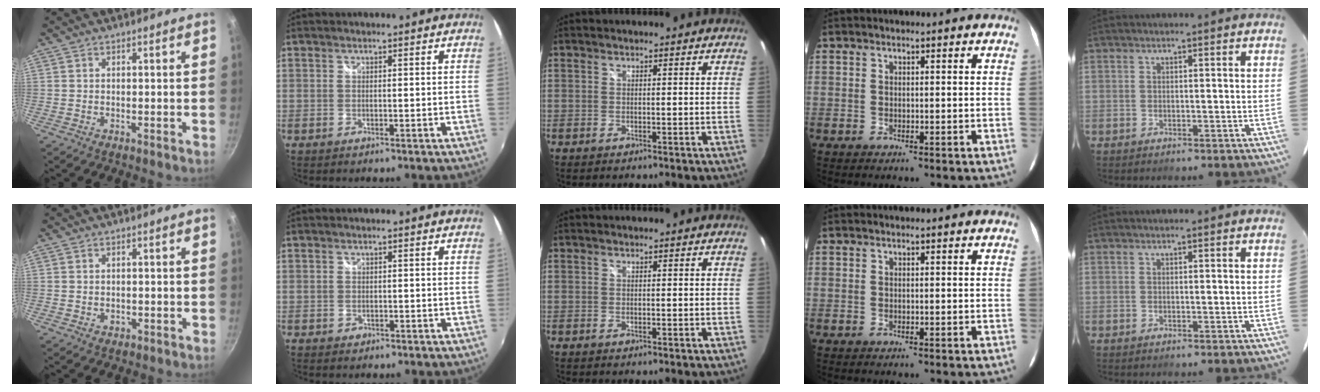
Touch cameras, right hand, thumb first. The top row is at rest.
{"thumb": {"total": 1.1, "force": [-0.2, 0.9, 0.6], "torque": [-0.006, 0.001, -0.002]}, "index": {"total": 1.3, "force": [-0.6, 1.1, 0.3], "torque": [-0.007, -0.003, -0.009]}}